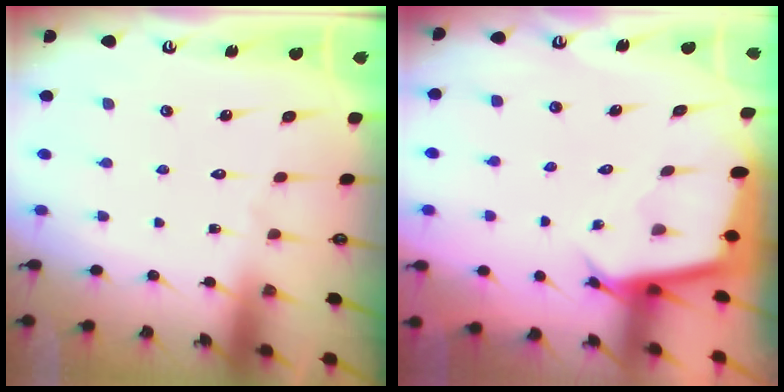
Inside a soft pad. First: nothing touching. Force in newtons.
{"total": 2.9, "press": 2.9, "slide": 0.1}